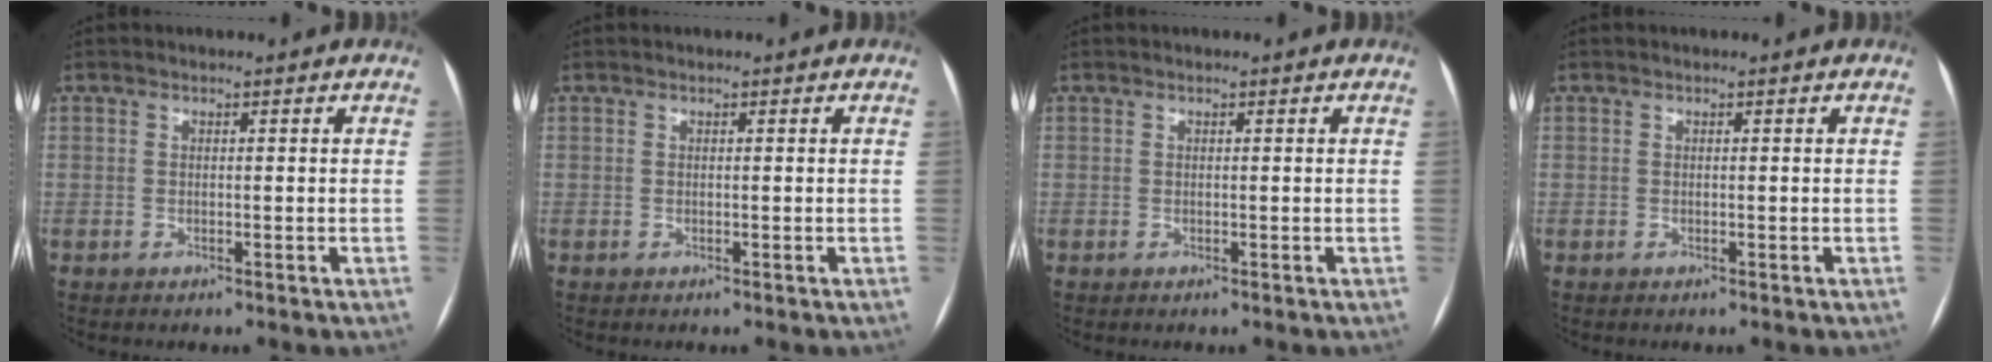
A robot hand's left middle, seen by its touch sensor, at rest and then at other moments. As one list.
[{"total": 0.0}, {"total": 0.0}, {"total": 0.0}]